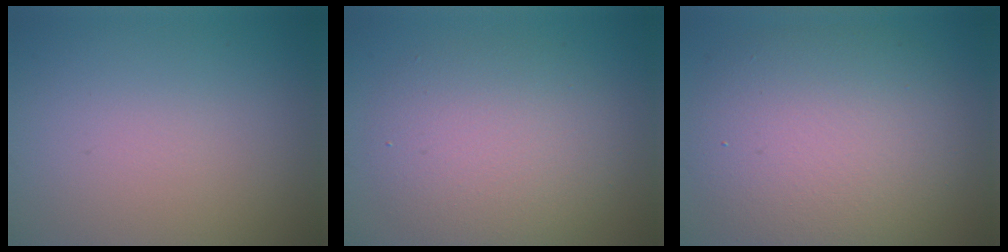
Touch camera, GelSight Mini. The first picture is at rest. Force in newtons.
{"total": 5.6, "press": 5.6, "slide": 0.5}
{"total": 9.4, "press": 9.4, "slide": 0.6}